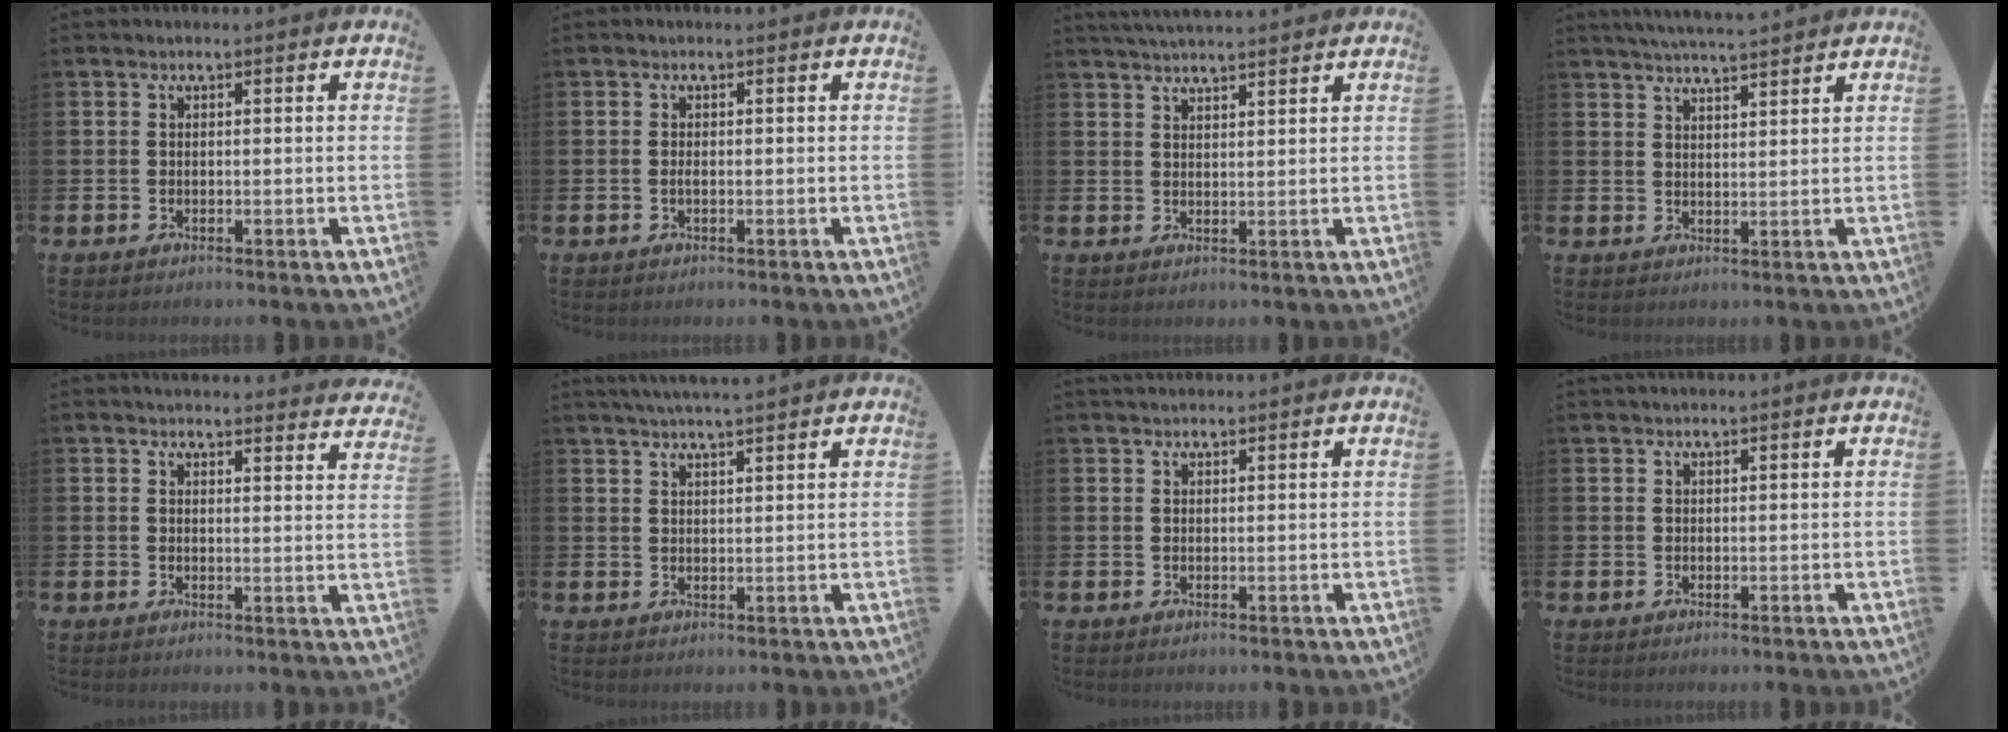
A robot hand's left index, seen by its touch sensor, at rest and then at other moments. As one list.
[{"total": 0.6, "force": [-0.2, 0.2, 0.6], "torque": [-0.015, -0.001, -0.002]}, {"total": 3.4, "force": [3.4, 0.1, 0.6], "torque": [-0.013, -0.012, 0.062]}, {"total": 4.4, "force": [4.4, -0.2, 0.8], "torque": [-0.020, -0.017, 0.078]}, {"total": 3.4, "force": [3.4, 0.3, -0.1], "torque": [0.010, -0.025, 0.060]}, {"total": 3.7, "force": [3.6, -0.2, 1.0], "torque": [-0.020, -0.010, 0.064]}, {"total": 1.2, "force": [1.1, 0.3, 0.2], "torque": [0.009, -0.002, 0.019]}, {"total": 0.5, "force": [0.5, 0.0, 0.0], "torque": [0.005, -0.002, 0.009]}]